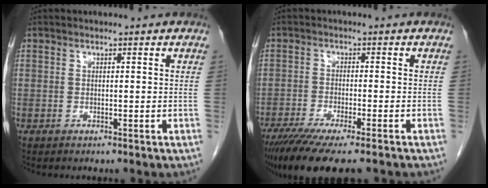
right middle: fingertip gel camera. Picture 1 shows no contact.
{"total": 12.0, "force": [-9.3, 1.4, 7.5], "torque": [-0.114, -0.025, -0.147]}